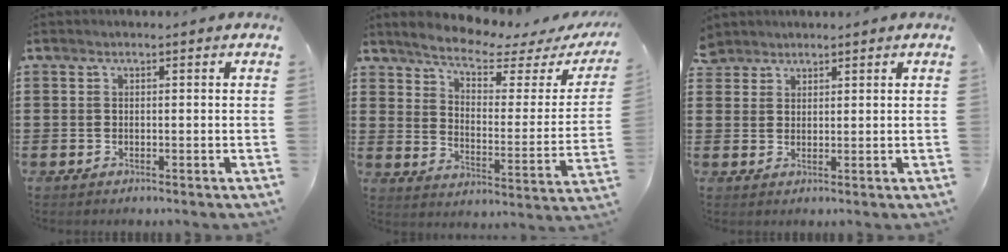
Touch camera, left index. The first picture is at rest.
{"total": 5.5, "force": [4.7, 0.9, 2.8], "torque": [-0.073, -0.029, 0.072]}
{"total": 2.3, "force": [2.0, 1.2, -0.1], "torque": [-0.006, 0.008, 0.039]}